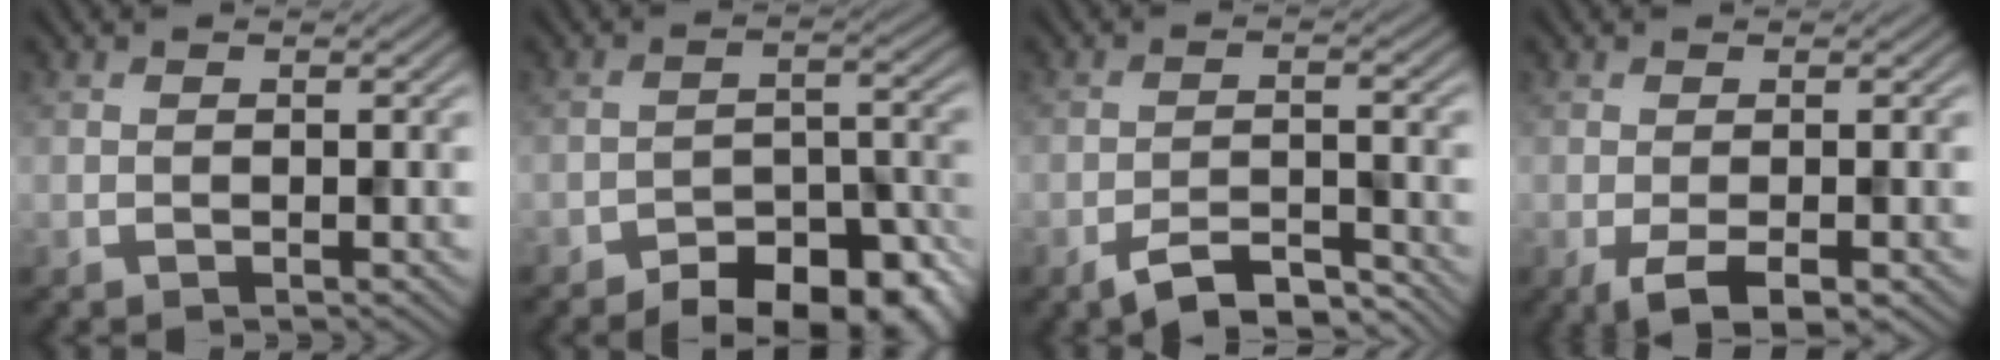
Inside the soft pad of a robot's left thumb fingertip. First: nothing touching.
{"total": 11.3, "force": [-8.8, 4.5, 5.5], "torque": [-0.070, -0.007, -0.120]}
{"total": 5.5, "force": [-4.5, 1.3, 3.0], "torque": [-0.053, -0.002, -0.078]}
{"total": 3.8, "force": [-1.7, 1.1, 3.2], "torque": [-0.062, -0.005, -0.031]}